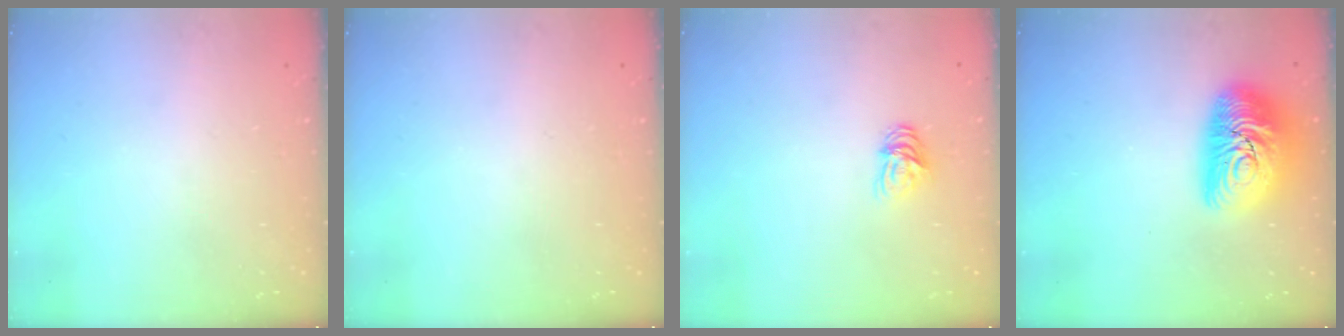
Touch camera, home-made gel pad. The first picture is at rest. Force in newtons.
{"total": 0.0}
{"total": 5.5, "press": 5.5, "slide": 0.6}
{"total": 16.1, "press": 16.1, "slide": 0.9}